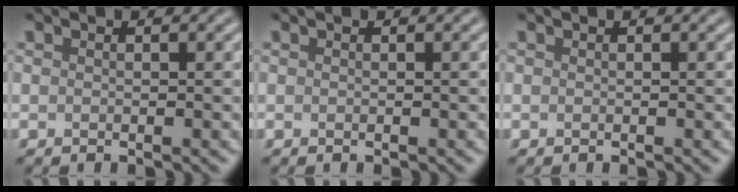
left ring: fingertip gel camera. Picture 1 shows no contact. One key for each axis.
{"total": 0.0}
{"total": 0.0}